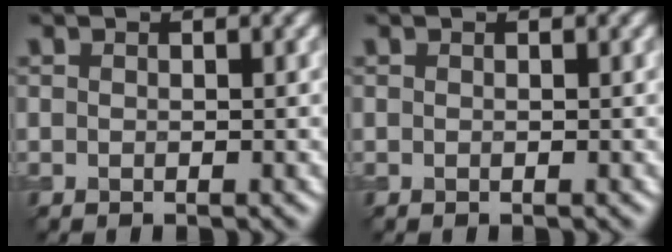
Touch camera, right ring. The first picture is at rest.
{"total": 0.0}